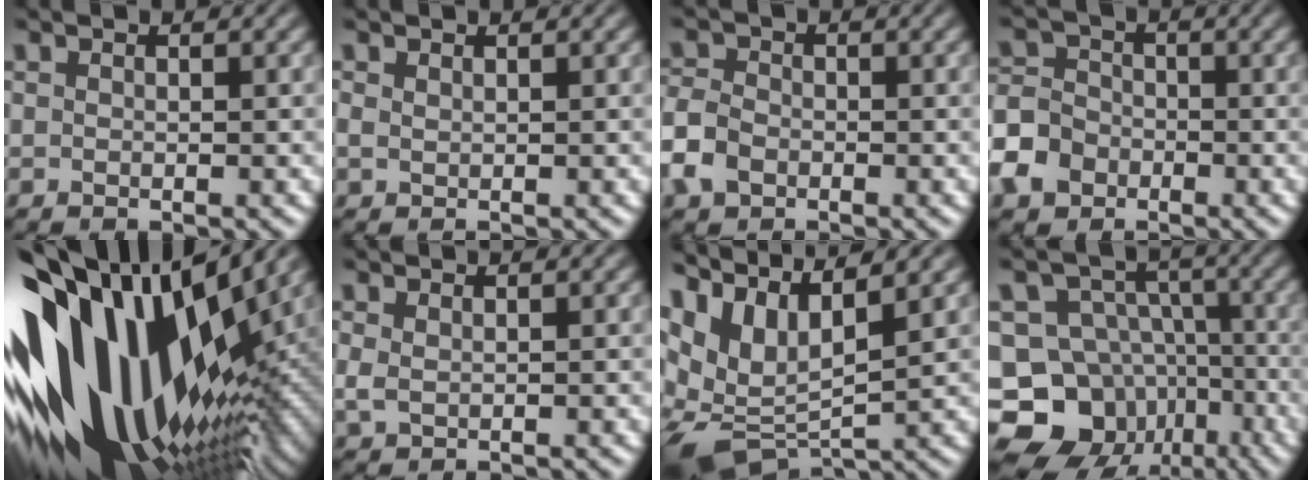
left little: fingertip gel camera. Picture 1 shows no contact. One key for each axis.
{"total": 0.6, "fx": 0.4, "fy": 0.3, "fz": 0.3, "tx": -0.008, "ty": 0.001, "tz": 0.007}
{"total": 3.5, "fx": -1.7, "fy": 2.5, "fz": 1.8, "tx": -0.041, "ty": 0.002, "tz": -0.048}
{"total": 5.3, "fx": -3.0, "fy": 3.9, "fz": 1.8, "tx": -0.033, "ty": -0.005, "tz": -0.073}
{"total": 17.1, "fx": 1.3, "fy": 9.6, "fz": 14.0, "tx": -0.252, "ty": 0.015, "tz": 0.006}
{"total": 0.9, "fx": 0.3, "fy": 0.6, "fz": 0.6, "tx": -0.016, "ty": 0.000, "tz": 0.007}
{"total": 11.7, "fx": 3.1, "fy": 6.5, "fz": 9.3, "tx": -0.186, "ty": 0.003, "tz": 0.067}
{"total": 14.7, "fx": -7.7, "fy": 11.7, "fz": 4.6, "tx": -0.083, "ty": -0.017, "tz": -0.129}